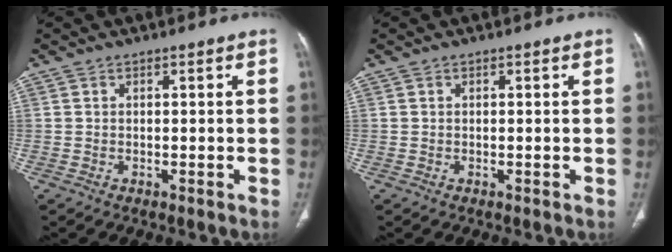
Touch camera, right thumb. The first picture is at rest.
{"total": 0.0}